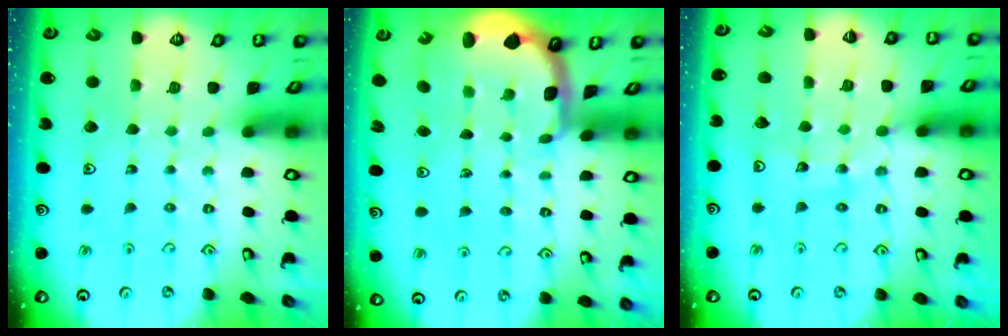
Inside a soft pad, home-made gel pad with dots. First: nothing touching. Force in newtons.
{"total": 2.3, "press": 2.0, "slide": 1.0}
{"total": 9.3, "press": 9.3, "slide": 0.8}